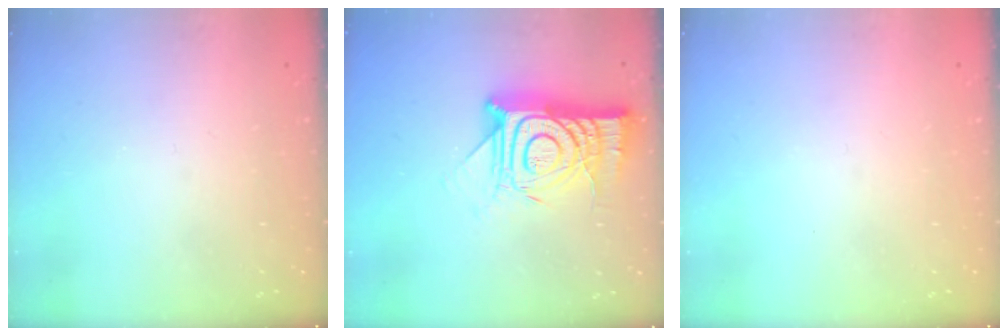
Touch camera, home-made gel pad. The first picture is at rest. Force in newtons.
{"total": 16.5, "press": 16.5, "slide": 1.4}
{"total": 0.0}